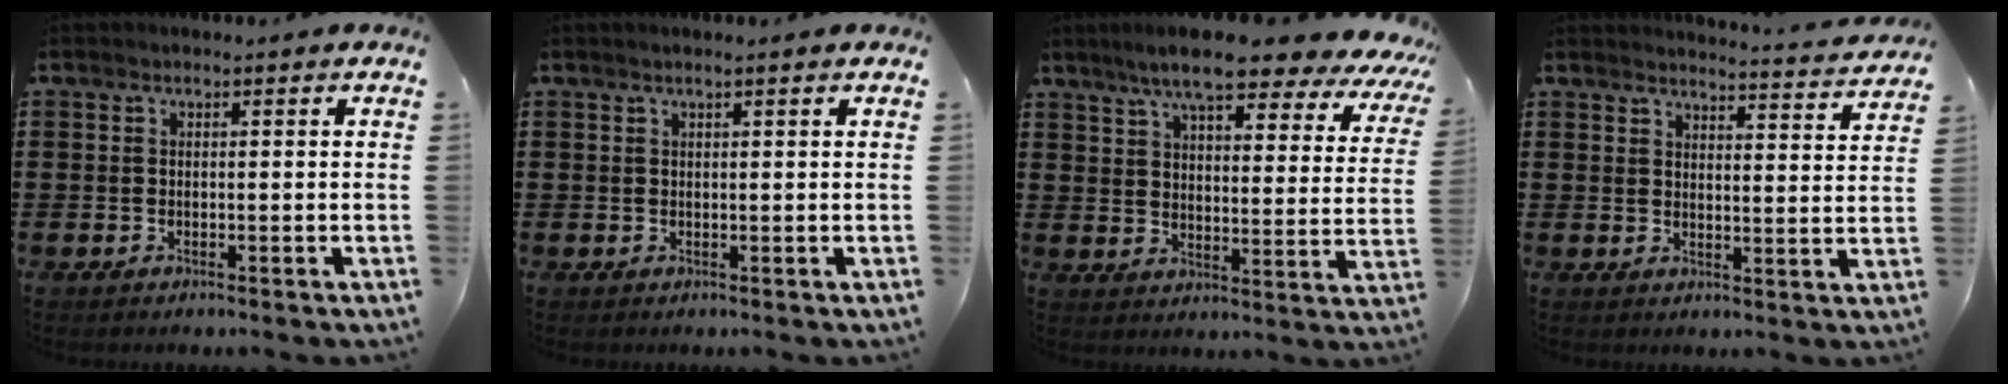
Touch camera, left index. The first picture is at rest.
{"total": 0.8, "force": [0.5, -0.1, 0.6], "torque": [-0.010, 0.000, 0.010]}
{"total": 9.6, "force": [8.1, 1.0, 5.1], "torque": [-0.113, -0.038, 0.137]}
{"total": 3.3, "force": [3.3, -0.5, 0.4], "torque": [-0.014, -0.029, 0.053]}